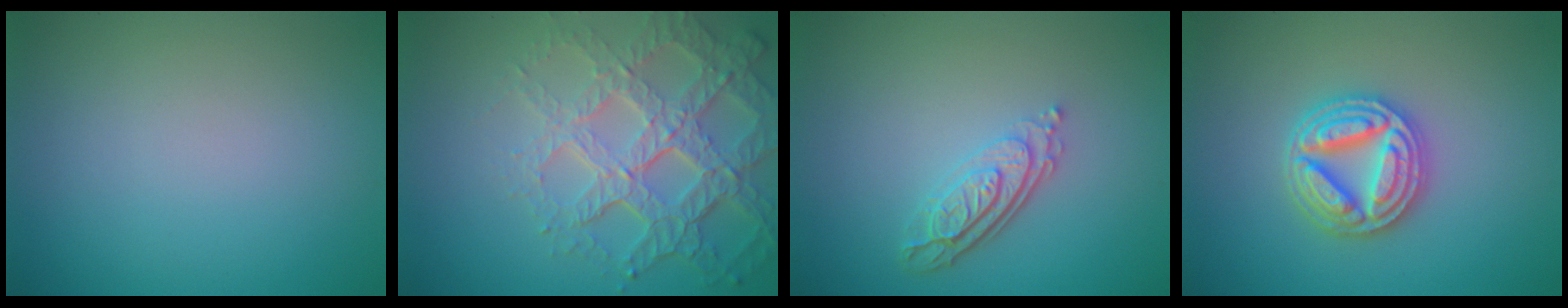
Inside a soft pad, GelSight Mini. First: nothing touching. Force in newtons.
{"total": 7.6, "press": 5.3, "slide": 5.4}
{"total": 3.8, "press": 2.7, "slide": 2.6}
{"total": 4.7, "press": 4.7, "slide": 0.8}